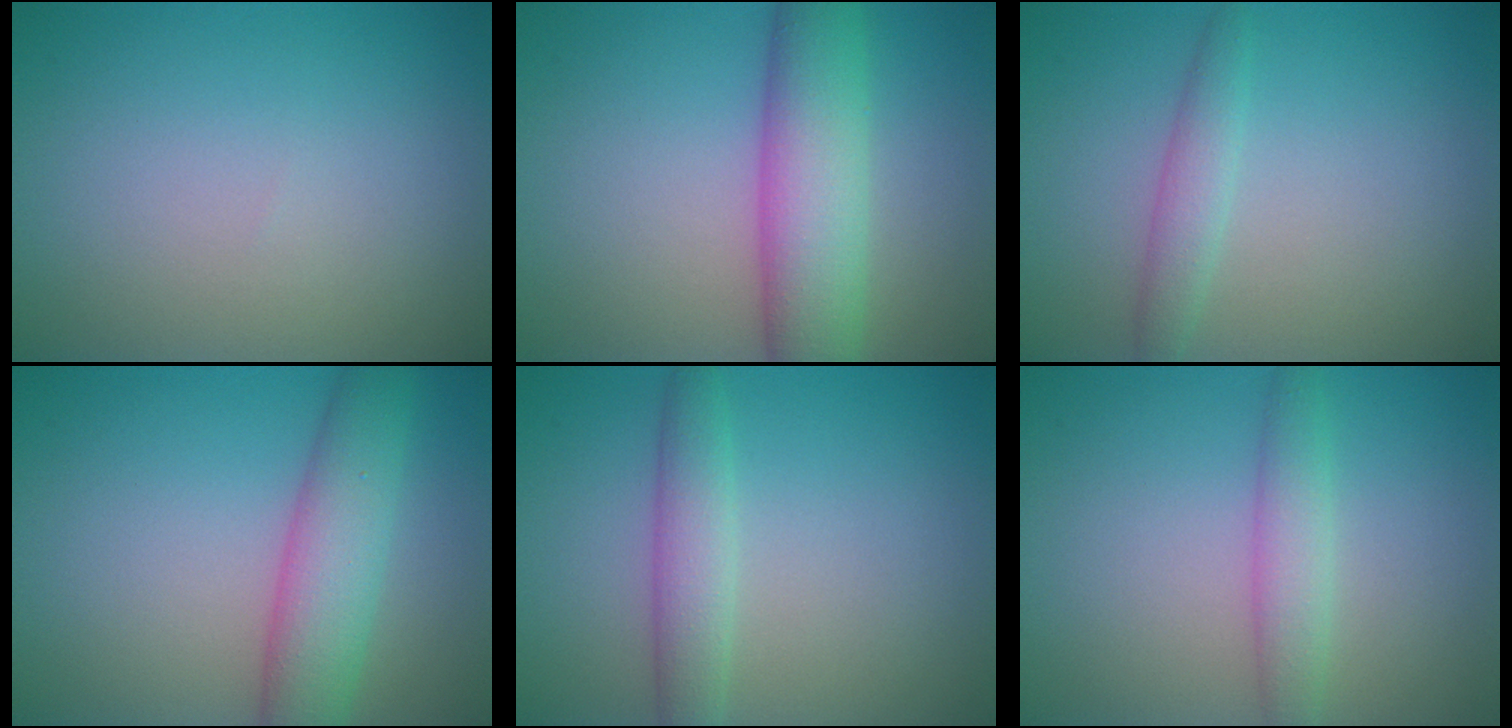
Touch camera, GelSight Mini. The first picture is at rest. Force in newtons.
{"total": 7.2, "press": 7.2, "slide": 0.3}
{"total": 2.1, "press": 2.1, "slide": 0.1}
{"total": 5.5, "press": 5.5, "slide": 0.1}
{"total": 2.9, "press": 2.9, "slide": 0.0}
{"total": 2.8, "press": 2.8, "slide": 0.1}